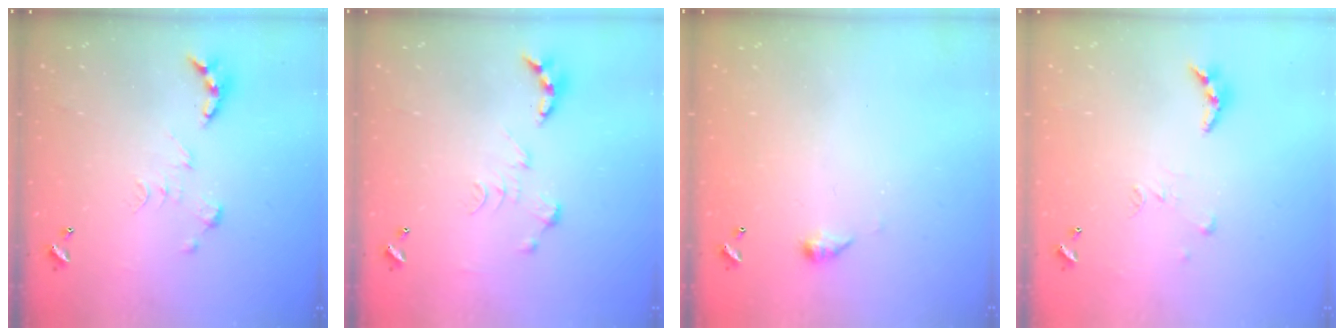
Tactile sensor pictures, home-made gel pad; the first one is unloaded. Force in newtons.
{"total": 0.0}
{"total": 3.5, "press": 3.4, "slide": 0.6}
{"total": 8.1, "press": 8.1, "slide": 0.7}